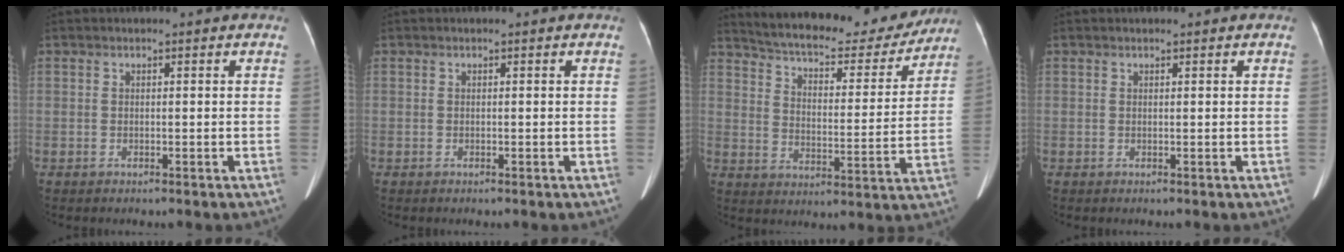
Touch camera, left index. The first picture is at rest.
{"total": 0.0}
{"total": 21.8, "force": [19.8, 5.1, 7.8], "torque": [-0.127, -0.009, 0.267]}
{"total": 0.0}